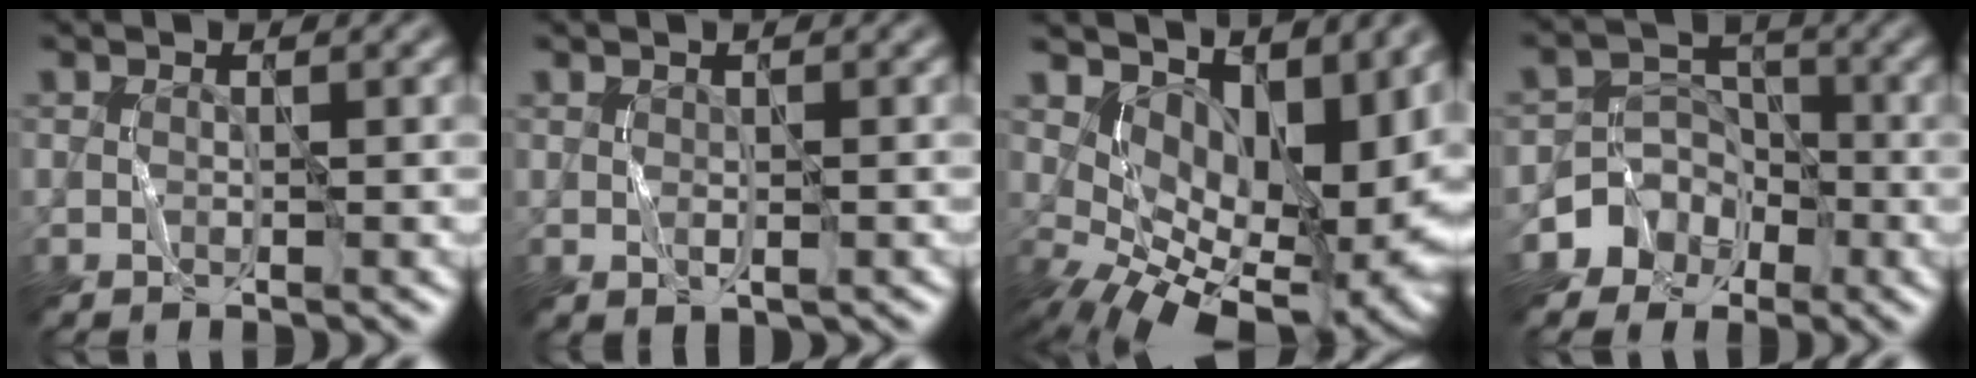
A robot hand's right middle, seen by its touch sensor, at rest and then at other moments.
{"total": 0.8, "force": [0.1, 0.4, 0.7], "torque": [-0.016, -0.006, 0.011]}
{"total": 12.4, "force": [1.1, 7.3, 10.0], "torque": [-0.146, -0.016, 0.042]}
{"total": 4.5, "force": [-2.4, 3.7, 0.7], "torque": [0.020, 0.015, -0.054]}